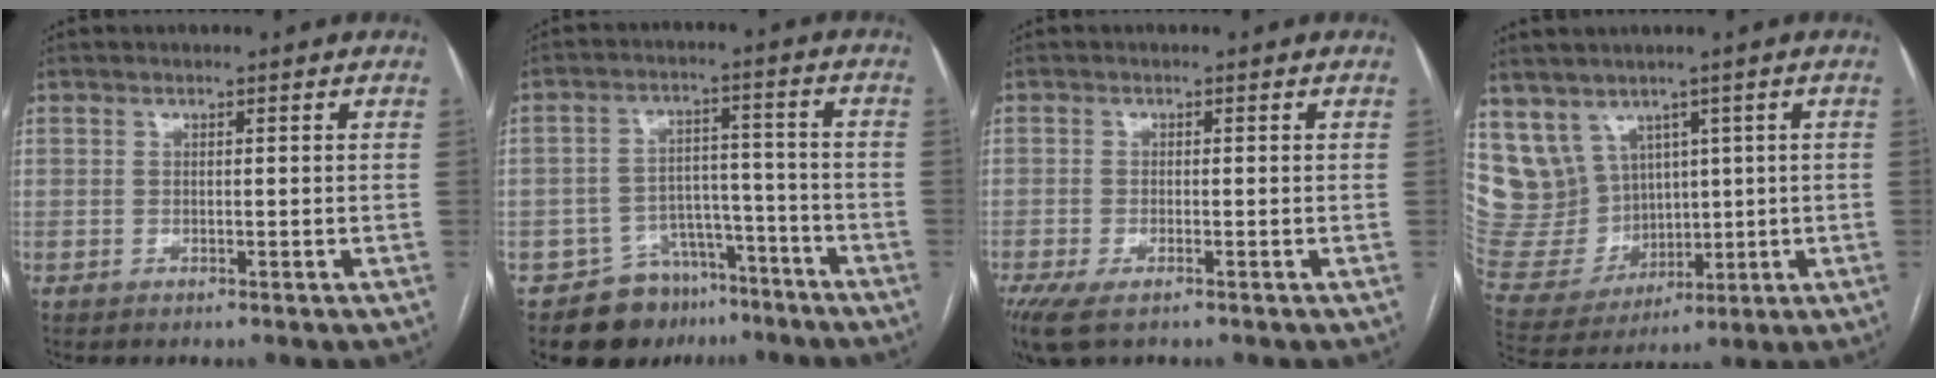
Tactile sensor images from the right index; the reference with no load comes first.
{"total": 10.2, "force": [-7.4, 6.7, 2.2], "torque": [-0.024, 0.042, -0.108]}
{"total": 6.0, "force": [-3.9, 2.1, 4.1], "torque": [-0.081, -0.017, -0.068]}
{"total": 13.9, "force": [6.0, 12.1, 3.4], "torque": [-0.102, 0.064, 0.158]}